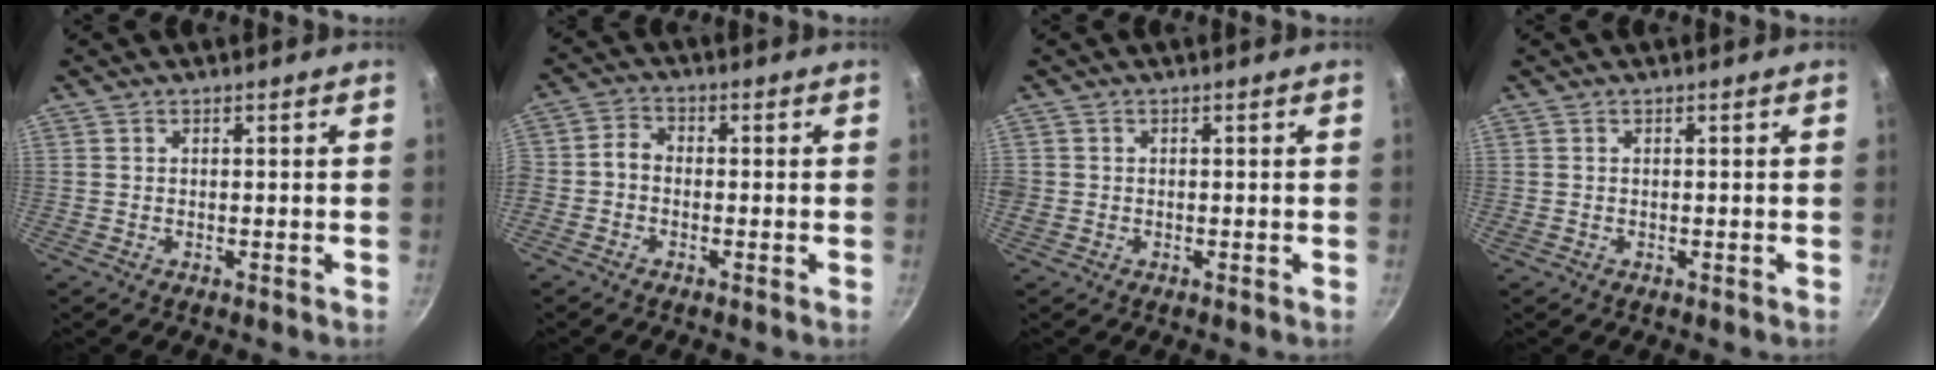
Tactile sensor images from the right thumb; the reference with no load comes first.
{"total": 3.5, "force": [-1.3, 2.7, 1.8], "torque": [-0.031, 0.022, -0.037]}
{"total": 1.7, "force": [-0.3, 1.6, 0.6], "torque": [-0.010, 0.001, -0.006]}
{"total": 0.0}